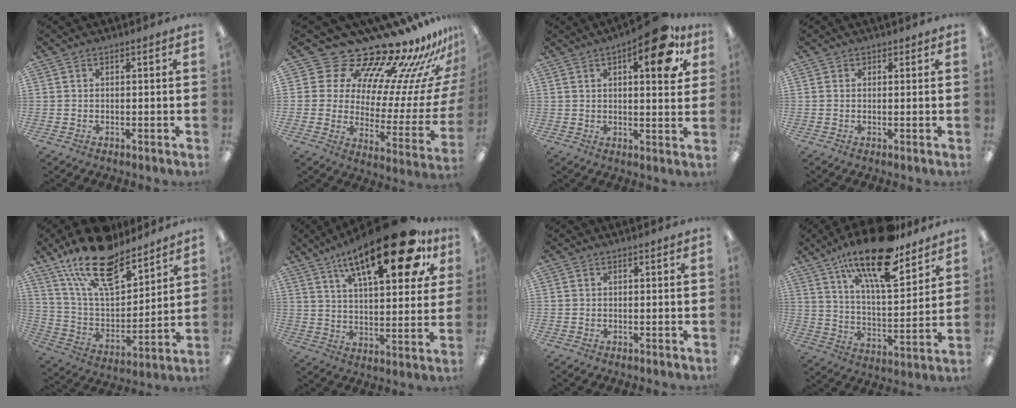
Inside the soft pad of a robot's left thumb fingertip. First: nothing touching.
{"total": 19.1, "force": [16.6, 7.3, 6.1], "torque": [-0.083, -0.156, 0.286]}
{"total": 13.8, "force": [7.0, 4.7, 11.0], "torque": [-0.137, -0.030, 0.104]}
{"total": 0.6, "force": [0.4, 0.4, -0.1], "torque": [0.003, 0.002, 0.007]}
{"total": 20.1, "force": [15.2, 7.9, 10.5], "torque": [-0.198, -0.089, 0.269]}
{"total": 24.8, "force": [14.4, 8.6, 18.3], "torque": [-0.274, -0.071, 0.225]}
{"total": 0.0}
{"total": 21.1, "force": [15.2, 6.4, 13.2], "torque": [-0.223, -0.090, 0.253]}